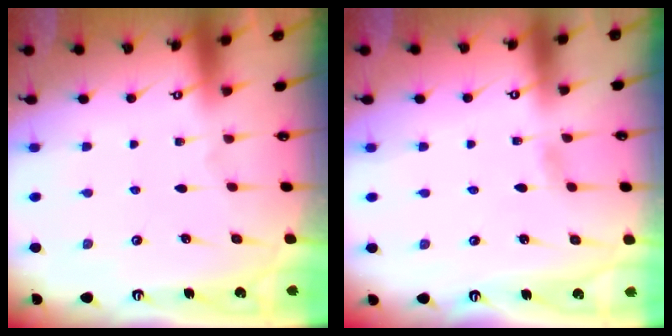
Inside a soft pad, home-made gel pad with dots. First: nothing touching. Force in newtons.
{"total": 2.3, "press": 2.3, "slide": 0.3}